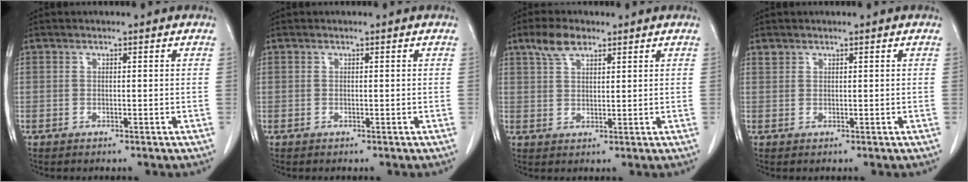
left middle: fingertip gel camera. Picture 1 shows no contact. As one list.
[{"total": 0.0}, {"total": 4.6, "force": [3.0, 1.9, 2.8], "torque": [-0.062, 0.013, 0.062]}, {"total": 0.9, "force": [0.7, 0.5, 0.0], "torque": [0.001, 0.006, 0.014]}]